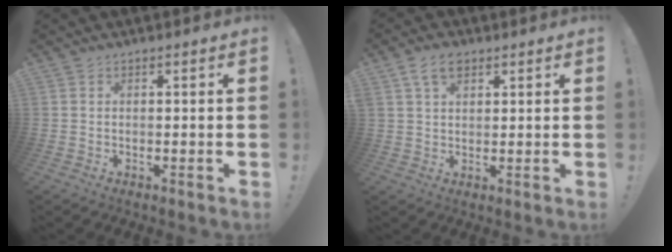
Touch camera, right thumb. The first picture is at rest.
{"total": 6.2, "force": [3.4, 3.6, 3.7], "torque": [-0.066, -0.004, 0.065]}